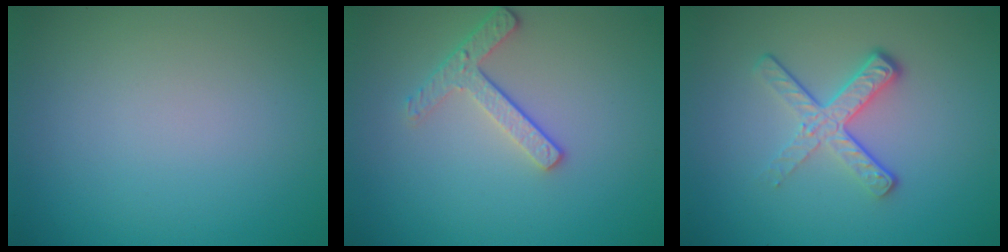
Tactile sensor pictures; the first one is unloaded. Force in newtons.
{"total": 2.6, "press": 2.2, "slide": 1.3}
{"total": 4.0, "press": 2.6, "slide": 3.1}